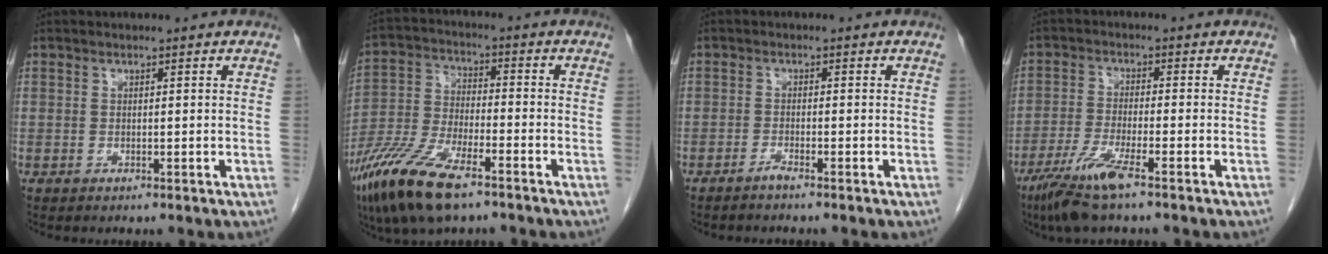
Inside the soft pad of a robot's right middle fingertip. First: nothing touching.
{"total": 13.7, "force": [-9.0, 3.7, 9.5], "torque": [-0.204, -0.026, -0.170]}
{"total": 1.3, "force": [-1.1, -0.2, 0.6], "torque": [-0.013, 0.000, -0.024]}
{"total": 8.0, "force": [-5.5, 0.0, 5.8], "torque": [-0.121, -0.023, -0.110]}